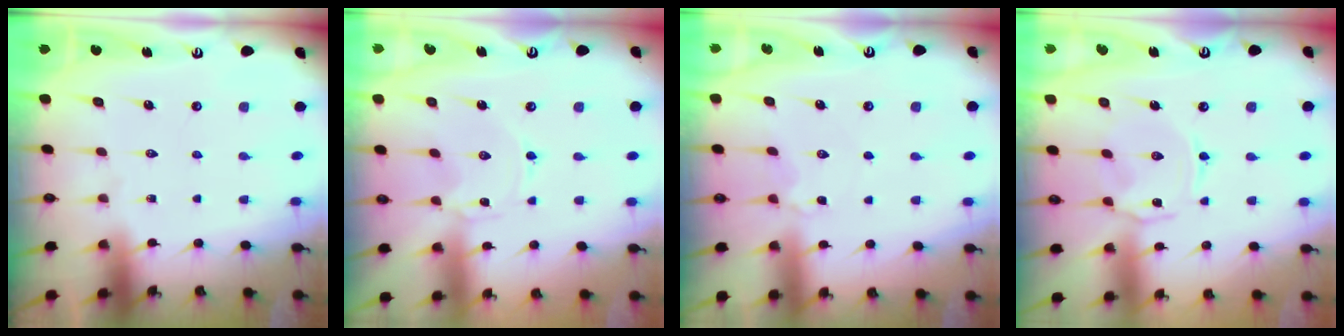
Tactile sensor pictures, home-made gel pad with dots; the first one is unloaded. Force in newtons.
{"total": 0.7, "press": 0.7, "slide": 0.0}
{"total": 2.9, "press": 2.9, "slide": 0.5}
{"total": 2.0, "press": 2.0, "slide": 0.5}